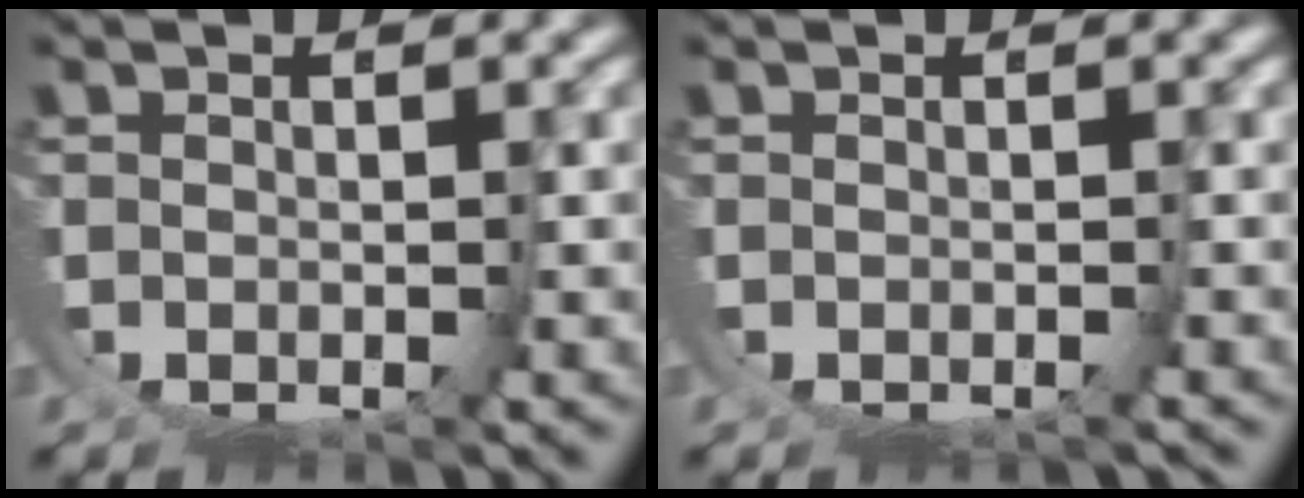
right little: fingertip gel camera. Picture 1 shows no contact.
{"total": 0.8, "force": [-0.5, 0.5, 0.2], "torque": [-0.003, -0.004, -0.007]}